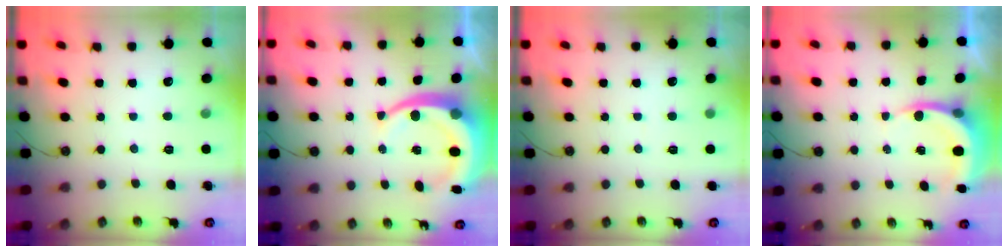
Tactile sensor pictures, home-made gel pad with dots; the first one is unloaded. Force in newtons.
{"total": 12.6, "press": 12.3, "slide": 2.6}
{"total": 1.4, "press": 1.4, "slide": 0.1}
{"total": 5.1, "press": 5.0, "slide": 0.7}